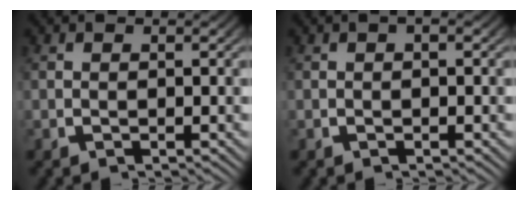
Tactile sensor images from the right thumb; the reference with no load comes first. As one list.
[{"total": 0.7, "force": [0.0, 0.3, 0.7], "torque": [-0.009, 0.004, -0.002]}]